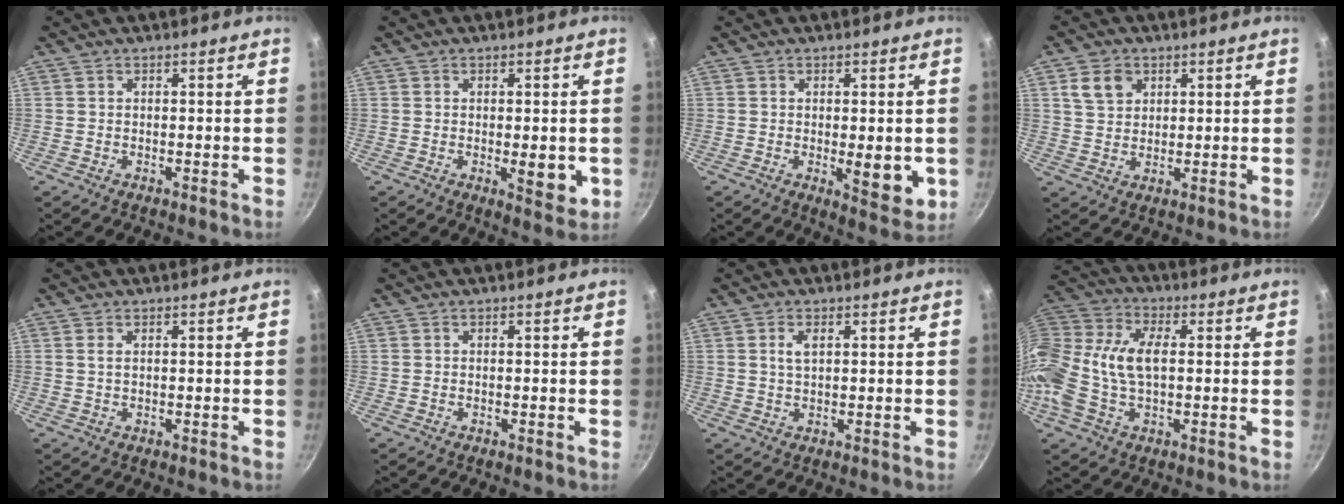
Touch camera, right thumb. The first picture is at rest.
{"total": 5.6, "force": [-0.7, 2.3, 5.1], "torque": [-0.063, -0.013, -0.006]}
{"total": 7.2, "force": [-0.7, 2.8, 6.6], "torque": [-0.079, -0.019, -0.005]}
{"total": 5.6, "force": [2.4, 4.1, 2.9], "torque": [-0.033, -0.004, 0.046]}
{"total": 1.1, "force": [0.3, 0.5, 0.9], "torque": [-0.016, 0.001, 0.005]}
{"total": 0.0}
{"total": 2.7, "force": [0.8, 1.4, 2.1], "torque": [-0.035, 0.000, 0.017]}
{"total": 16.5, "force": [-0.1, 9.6, 13.4], "torque": [-0.279, 0.025, -0.020]}